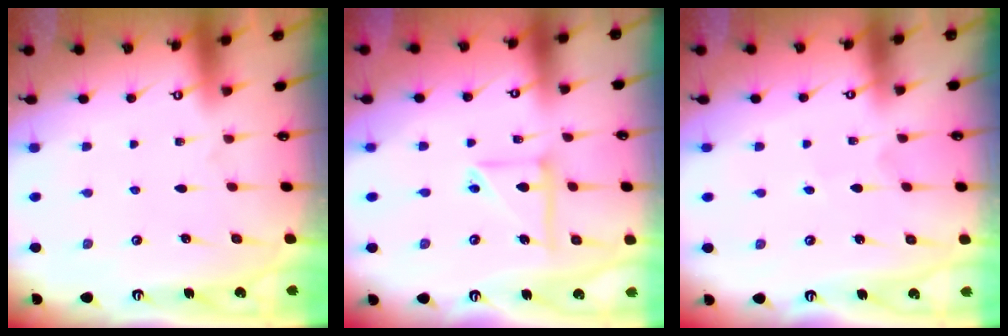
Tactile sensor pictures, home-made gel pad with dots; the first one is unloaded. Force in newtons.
{"total": 9.1, "press": 9.1, "slide": 0.8}
{"total": 2.6, "press": 2.6, "slide": 0.3}